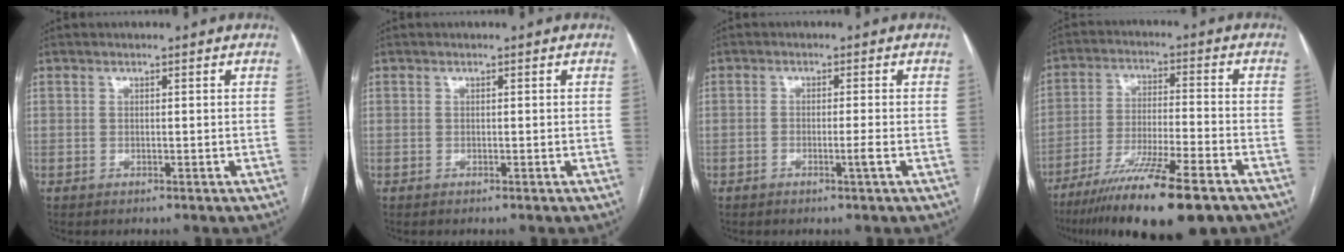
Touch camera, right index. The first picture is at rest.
{"total": 0.0}
{"total": 1.7, "force": [-0.7, -0.3, 1.5], "torque": [-0.024, 0.000, -0.012]}
{"total": 18.2, "force": [-12.9, 1.8, 12.7], "torque": [-0.200, -0.040, -0.214]}